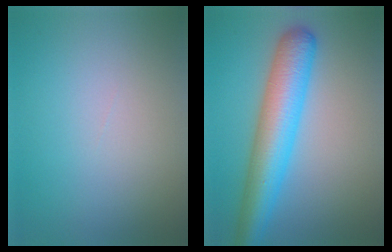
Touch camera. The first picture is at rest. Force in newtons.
{"total": 7.7, "press": 7.7, "slide": 0.3}